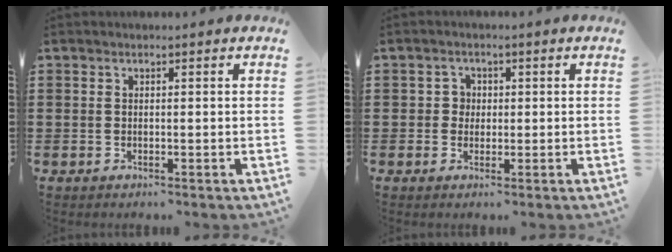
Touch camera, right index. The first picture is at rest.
{"total": 1.9, "force": [0.1, 1.8, 0.7], "torque": [-0.021, 0.008, -0.001]}